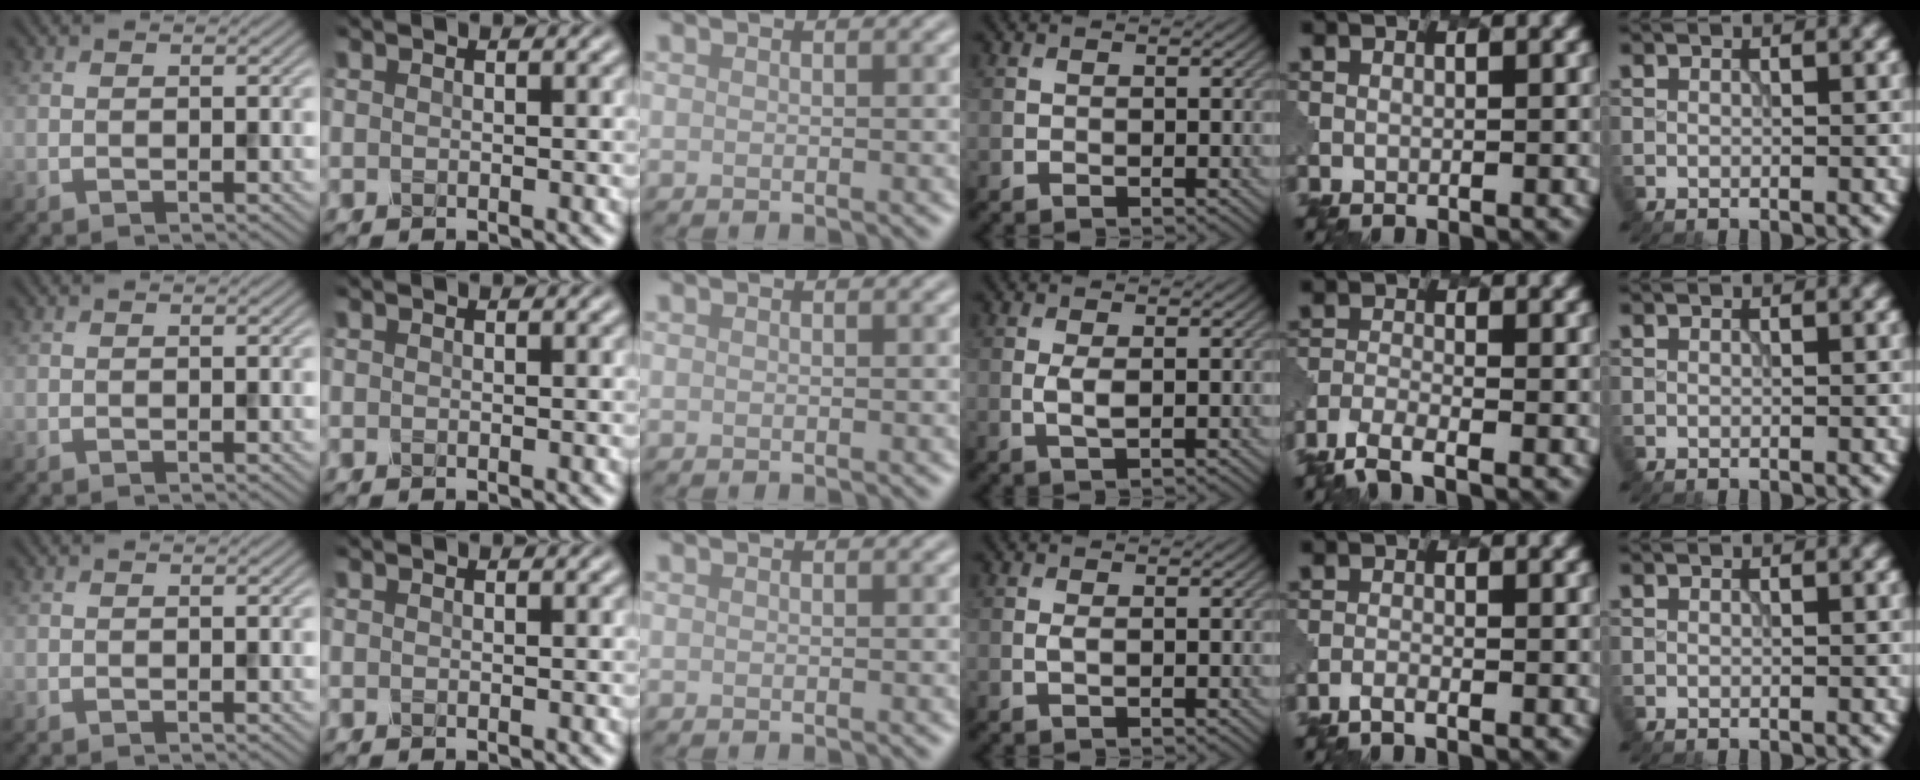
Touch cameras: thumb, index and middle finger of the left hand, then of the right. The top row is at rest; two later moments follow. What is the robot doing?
{"motion": "extract", "object": "pen bag"}